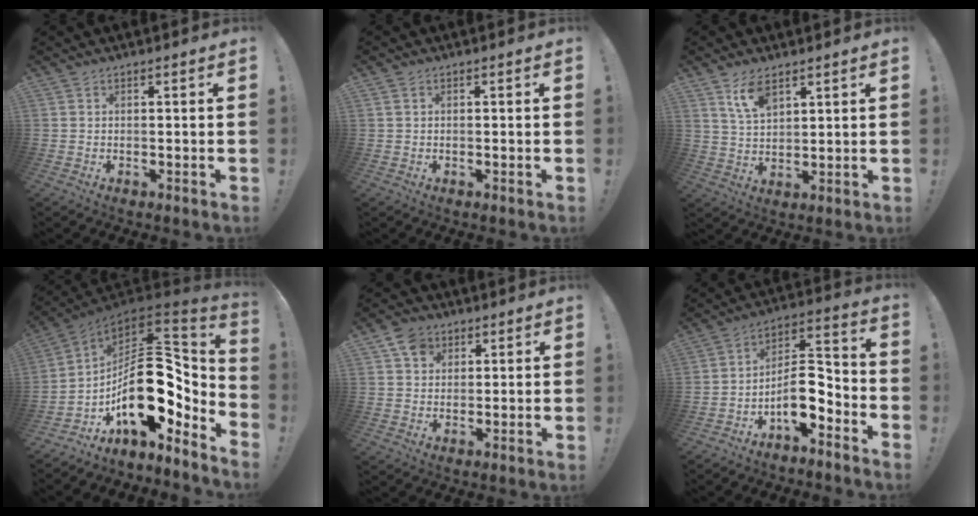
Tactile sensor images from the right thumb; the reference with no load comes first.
{"total": 0.6, "force": [0.1, 0.6, 0.3], "torque": [-0.006, 0.002, 0.002]}
{"total": 7.8, "force": [5.1, 3.4, 4.7], "torque": [-0.089, -0.019, 0.094]}
{"total": 24.6, "force": [-2.1, 13.3, 20.6], "torque": [-0.348, -0.015, -0.028]}
{"total": 6.7, "force": [3.3, 5.4, 2.0], "torque": [-0.033, -0.010, 0.063]}
{"total": 11.0, "force": [-5.7, 4.8, 8.1], "torque": [-0.134, 0.021, -0.096]}